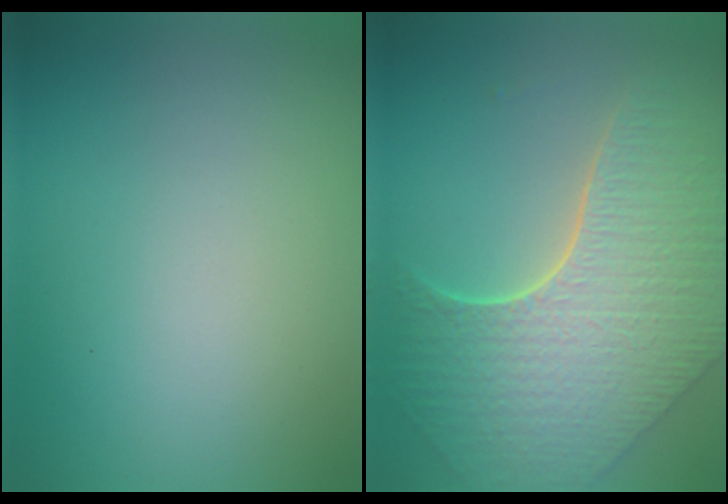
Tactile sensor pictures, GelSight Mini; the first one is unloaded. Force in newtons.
{"total": 8.4, "press": 6.0, "slide": 5.8}